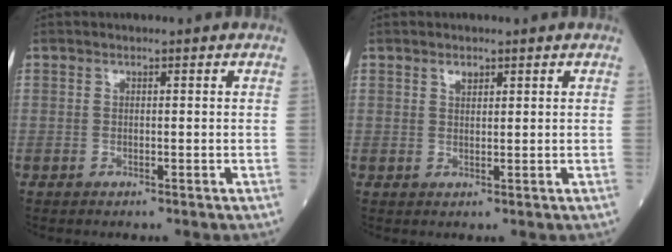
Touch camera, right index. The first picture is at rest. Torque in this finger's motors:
{"motor_torque": [-0.01, 0.17, -0.01, 0.02]}